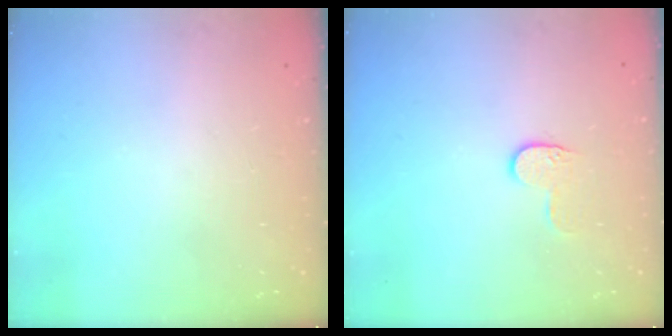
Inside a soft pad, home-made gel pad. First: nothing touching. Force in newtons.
{"total": 4.6, "press": 4.6, "slide": 0.3}